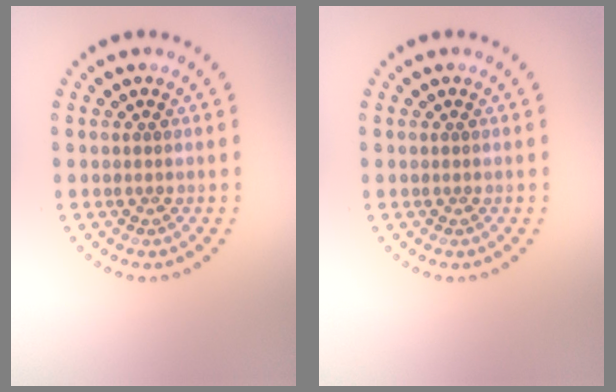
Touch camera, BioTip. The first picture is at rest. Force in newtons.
{"total": 0.0}